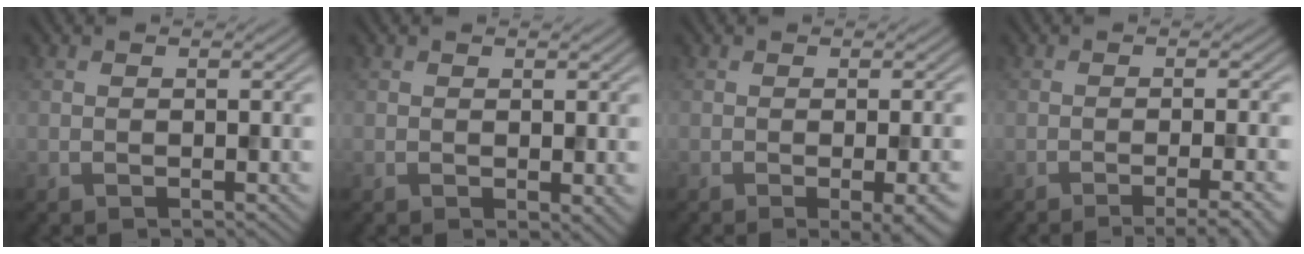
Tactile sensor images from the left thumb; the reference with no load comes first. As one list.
[{"total": 1.3, "force": [0.1, 0.7, 1.1], "torque": [-0.015, -0.005, 0.005]}, {"total": 5.5, "force": [-1.9, 1.5, 5.0], "torque": [-0.061, -0.003, -0.017]}, {"total": 4.8, "force": [-2.4, 0.9, 4.0], "torque": [-0.049, 0.009, -0.042]}]